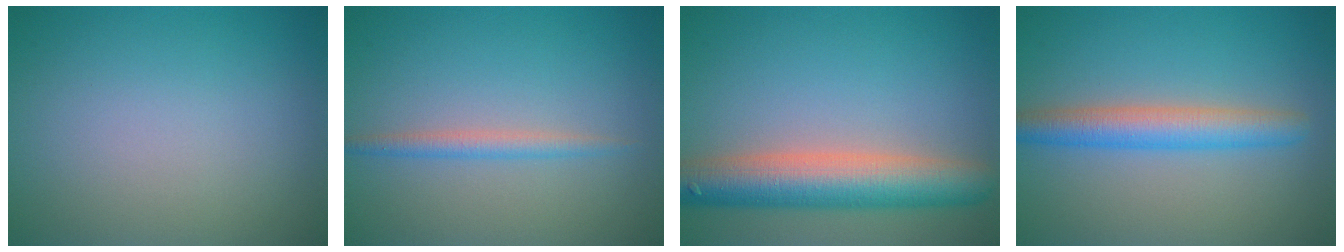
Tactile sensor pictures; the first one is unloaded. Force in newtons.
{"total": 1.7, "press": 1.7, "slide": 0.0}
{"total": 7.6, "press": 7.6, "slide": 0.4}
{"total": 4.1, "press": 4.1, "slide": 0.2}